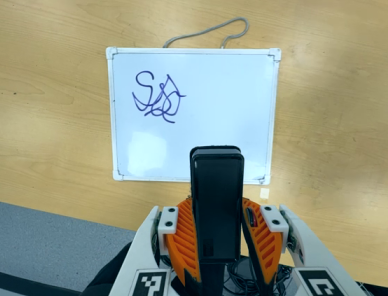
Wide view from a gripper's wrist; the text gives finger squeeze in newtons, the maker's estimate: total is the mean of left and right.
{"total": 5.2, "left": 3.8, "right": 6.6}